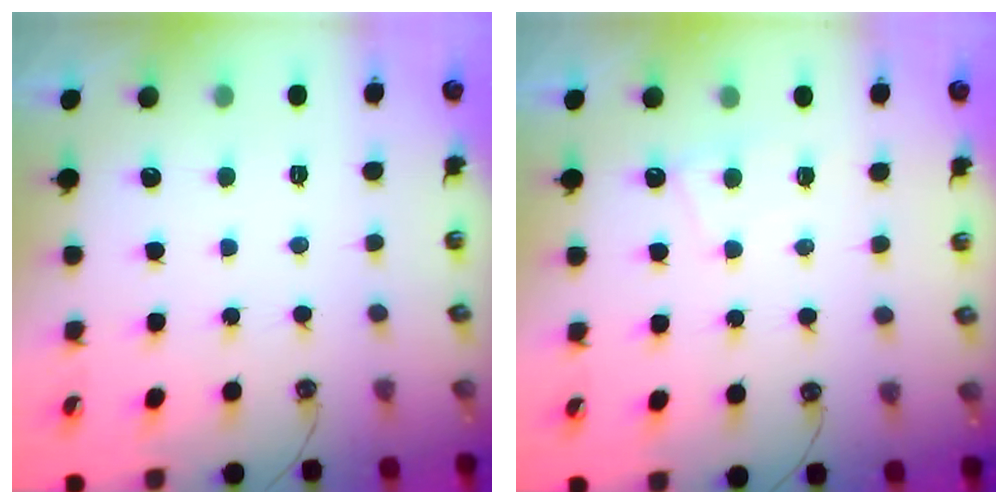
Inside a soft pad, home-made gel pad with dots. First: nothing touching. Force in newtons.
{"total": 2.3, "press": 2.2, "slide": 0.3}